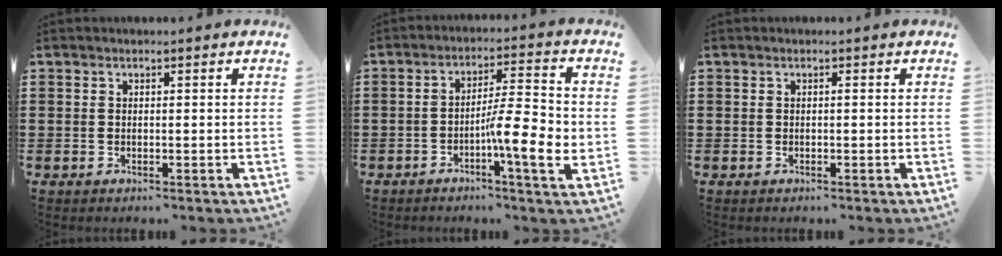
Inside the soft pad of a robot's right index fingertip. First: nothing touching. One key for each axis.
{"total": 9.8, "fx": -2.6, "fy": 1.6, "fz": 9.3, "tx": -0.153, "ty": -0.003, "tz": -0.047}
{"total": 0.0}